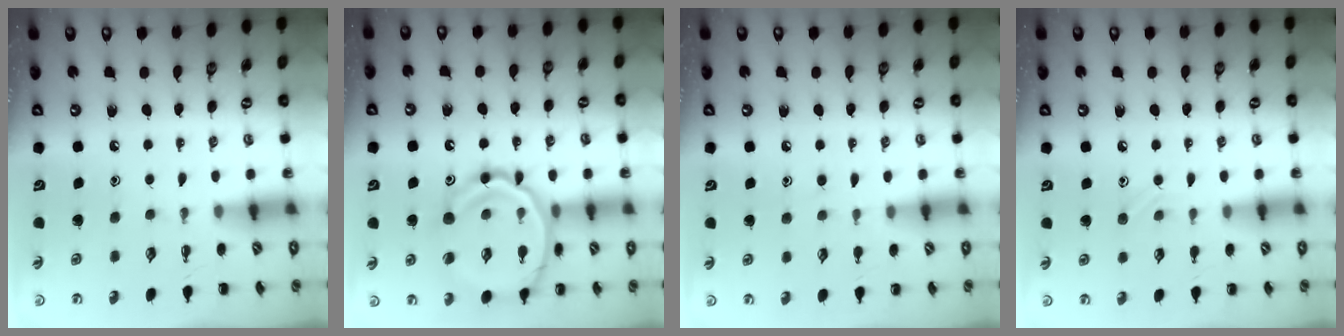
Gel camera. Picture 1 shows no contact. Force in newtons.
{"total": 19.7, "press": 19.5, "slide": 2.5}
{"total": 6.2, "press": 5.9, "slide": 2.1}
{"total": 5.8, "press": 5.5, "slide": 1.9}